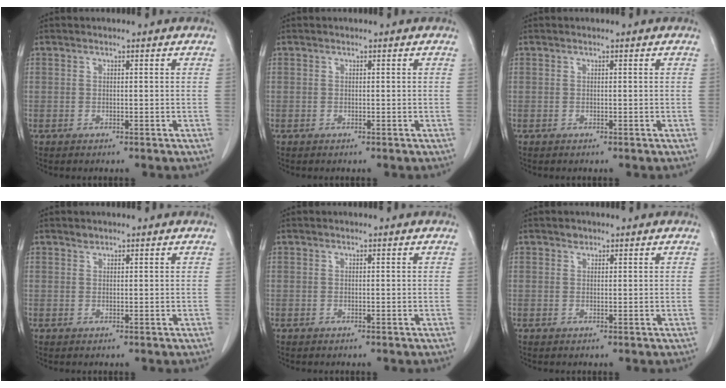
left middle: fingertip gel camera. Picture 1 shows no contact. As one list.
[{"total": 0.0}, {"total": 0.0}, {"total": 0.6, "force": [0.6, 0.2, 0.0], "torque": [-0.002, -0.004, 0.009]}, {"total": 0.0}, {"total": 0.7, "force": [0.6, 0.5, 0.1], "torque": [0.001, -0.002, 0.006]}]